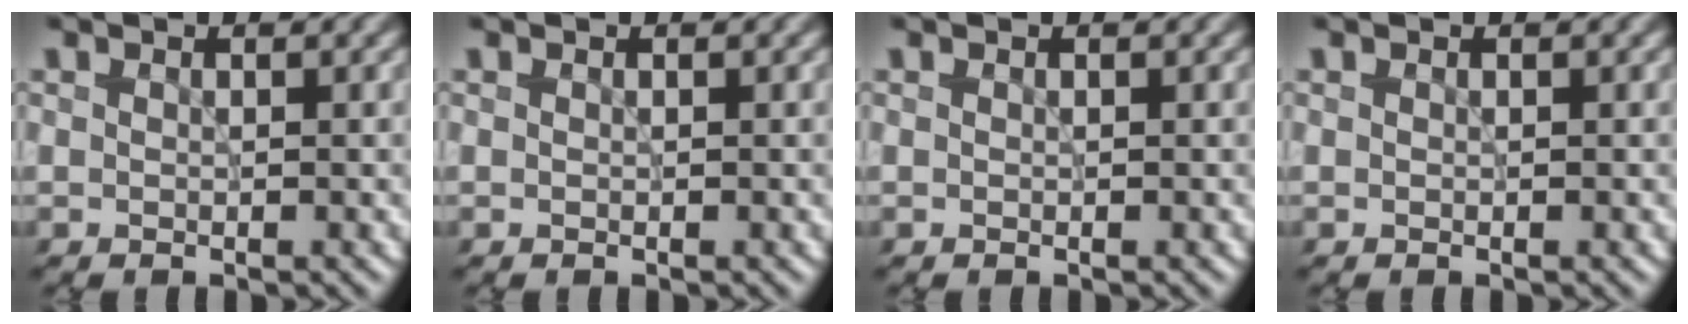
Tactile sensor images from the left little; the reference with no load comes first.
{"total": 0.0}
{"total": 0.0}
{"total": 0.0}